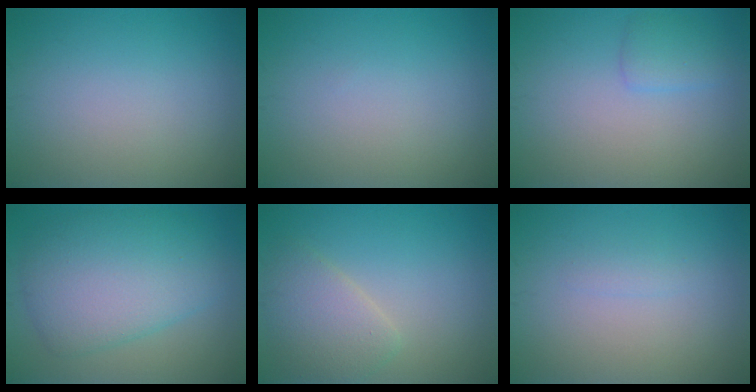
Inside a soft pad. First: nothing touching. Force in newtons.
{"total": 0.0}
{"total": 1.6, "press": 1.6, "slide": 0.1}
{"total": 7.4, "press": 7.4, "slide": 0.1}
{"total": 3.5, "press": 3.5, "slide": 0.2}
{"total": 0.7, "press": 0.7, "slide": 0.1}